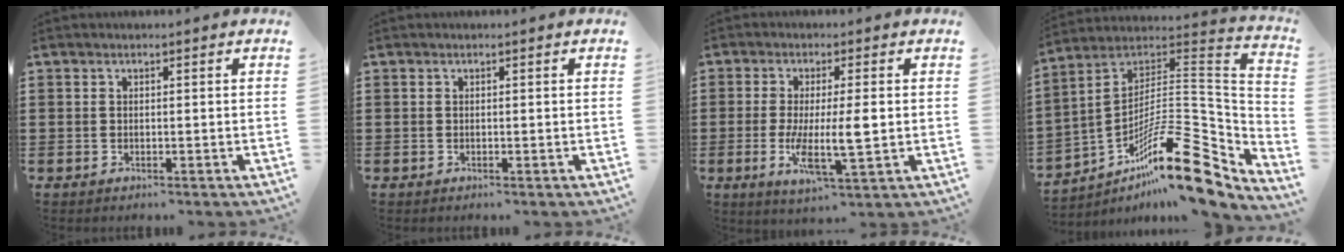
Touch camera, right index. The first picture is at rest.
{"total": 0.0}
{"total": 7.6, "force": [-0.9, 1.5, 7.4], "torque": [-0.141, -0.019, -0.020]}
{"total": 17.7, "force": [-10.3, 4.8, 13.6], "torque": [-0.220, 0.014, -0.181]}